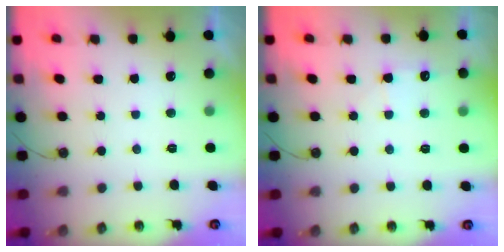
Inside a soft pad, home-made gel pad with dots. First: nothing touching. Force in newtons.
{"total": 5.5, "press": 5.4, "slide": 0.7}